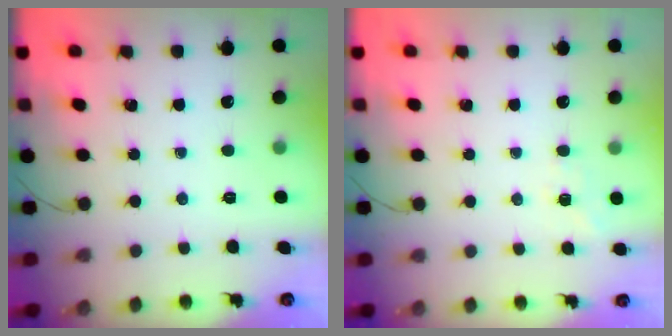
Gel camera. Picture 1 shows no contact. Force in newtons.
{"total": 2.3, "press": 1.6, "slide": 1.7}